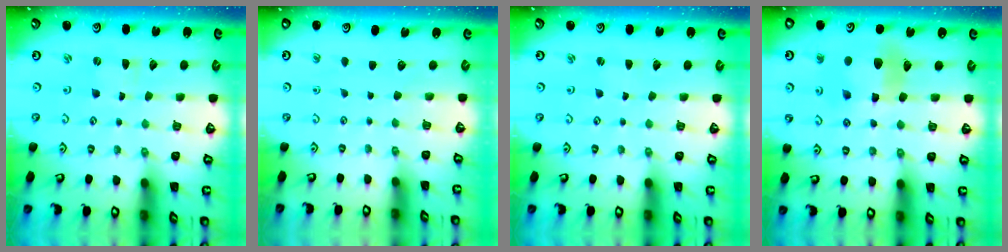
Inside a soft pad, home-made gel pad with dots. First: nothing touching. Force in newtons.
{"total": 0.0}
{"total": 0.8, "press": 0.8, "slide": 0.1}
{"total": 11.1, "press": 11.0, "slide": 1.4}